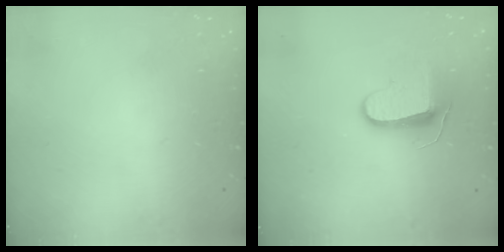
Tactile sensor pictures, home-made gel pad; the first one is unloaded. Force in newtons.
{"total": 9.0, "press": 8.9, "slide": 0.7}